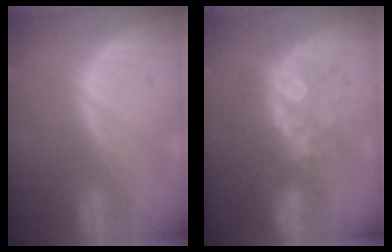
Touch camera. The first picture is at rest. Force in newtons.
{"total": 8.4, "press": 7.1, "slide": 4.5}